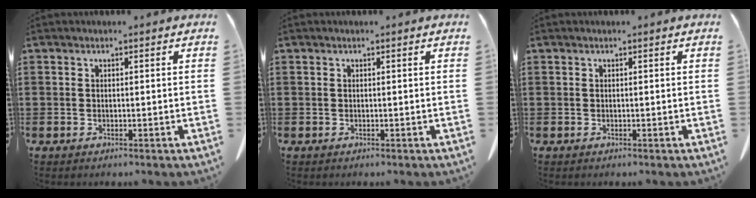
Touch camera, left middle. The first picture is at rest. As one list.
[{"total": 0.0}, {"total": 0.0}]